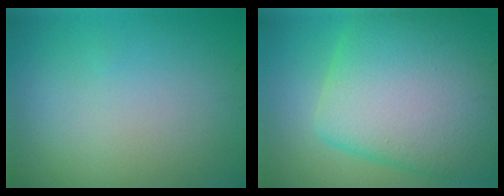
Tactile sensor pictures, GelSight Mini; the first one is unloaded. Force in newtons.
{"total": 12.9, "press": 12.9, "slide": 0.4}